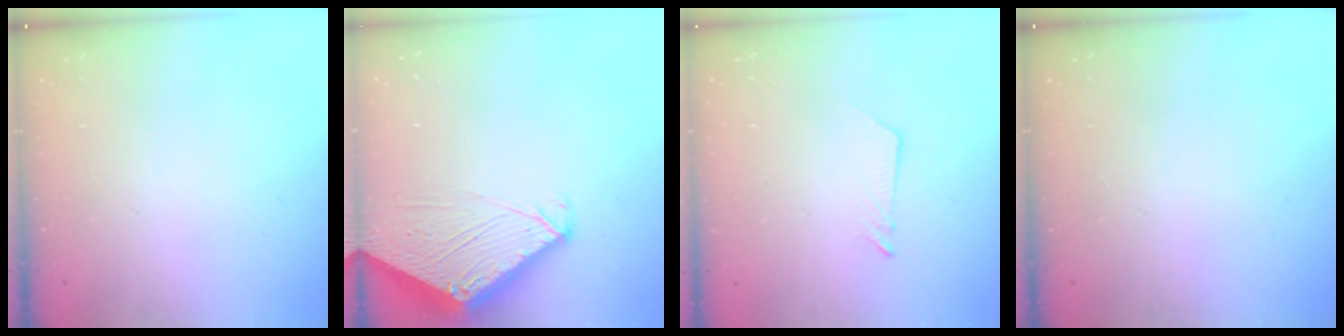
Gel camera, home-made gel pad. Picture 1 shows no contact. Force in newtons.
{"total": 4.2, "press": 4.2, "slide": 0.4}
{"total": 2.5, "press": 2.5, "slide": 0.2}
{"total": 0.0}